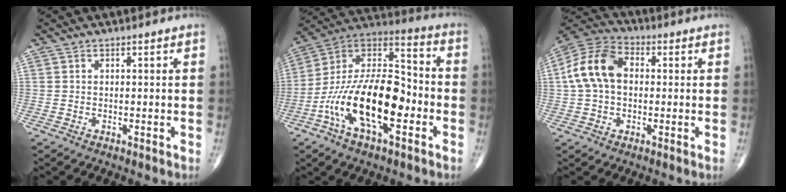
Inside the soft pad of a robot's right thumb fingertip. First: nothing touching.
{"total": 22.3, "force": [-6.6, 10.5, 18.5], "torque": [-0.317, 0.050, -0.120]}
{"total": 12.0, "force": [1.0, 8.2, 8.7], "torque": [-0.167, 0.032, 0.007]}